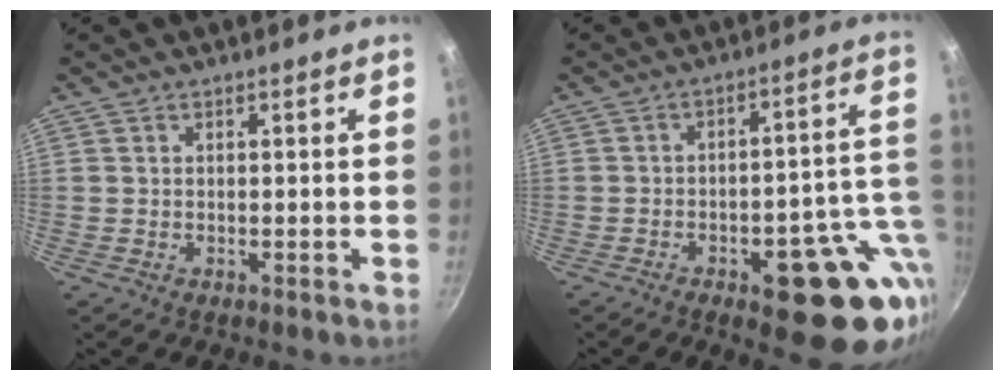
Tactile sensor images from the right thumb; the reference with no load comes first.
{"total": 19.5, "force": [-6.5, 6.8, 17.1], "torque": [-0.152, 0.041, -0.068]}